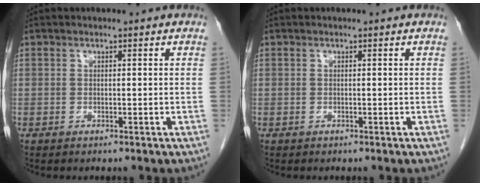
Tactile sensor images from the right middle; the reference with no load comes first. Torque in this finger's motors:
{"motor_torque": [0.05, 0.24, -0.03, -0.01]}